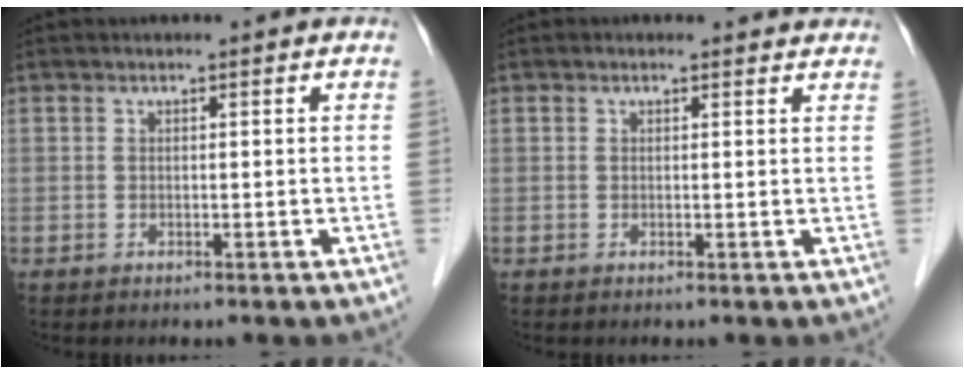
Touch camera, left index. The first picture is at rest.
{"total": 2.0, "force": [1.9, 0.7, 0.2], "torque": [-0.004, -0.001, 0.008]}